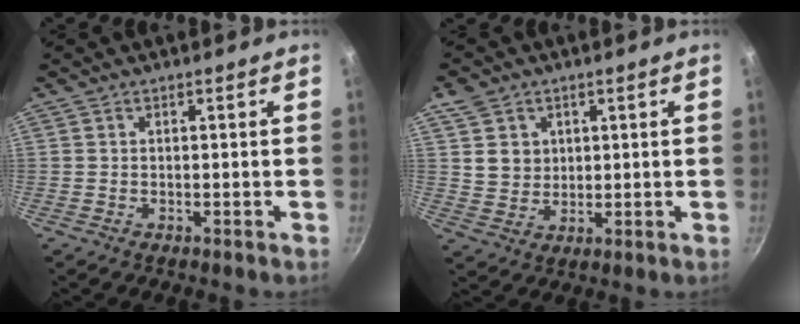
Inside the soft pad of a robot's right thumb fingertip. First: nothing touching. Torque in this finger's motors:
{"motor_torque": [-1.00, 1.14, 0.31, -0.16, 0.06]}